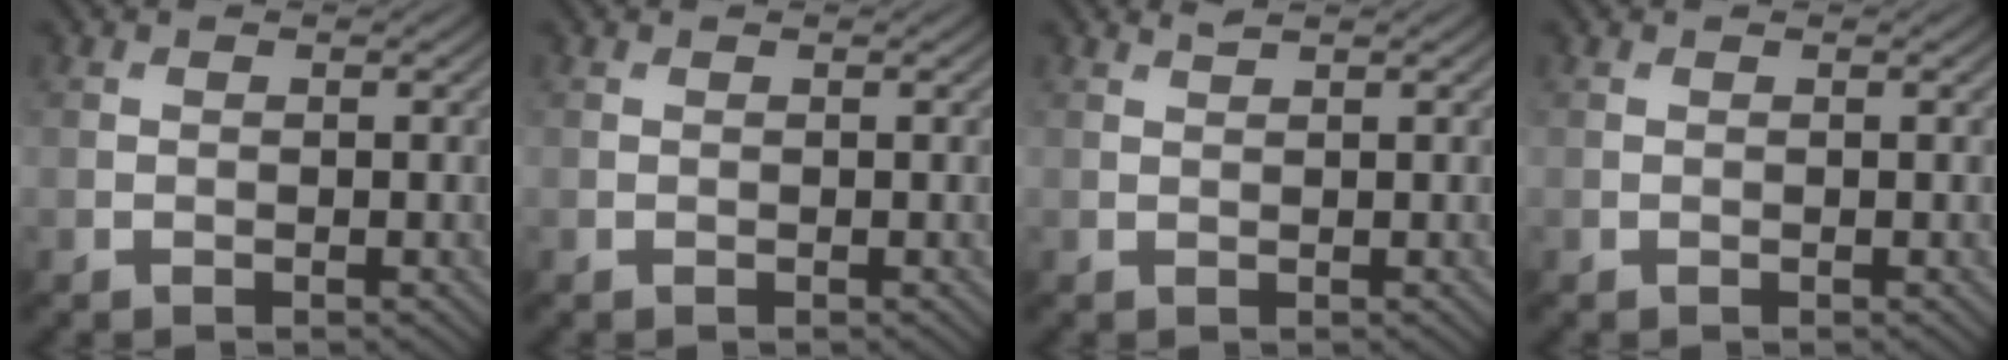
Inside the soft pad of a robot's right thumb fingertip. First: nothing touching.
{"total": 0.0}
{"total": 0.6, "force": [0.5, 0.0, 0.2], "torque": [-0.003, 0.003, 0.012]}
{"total": 0.0}